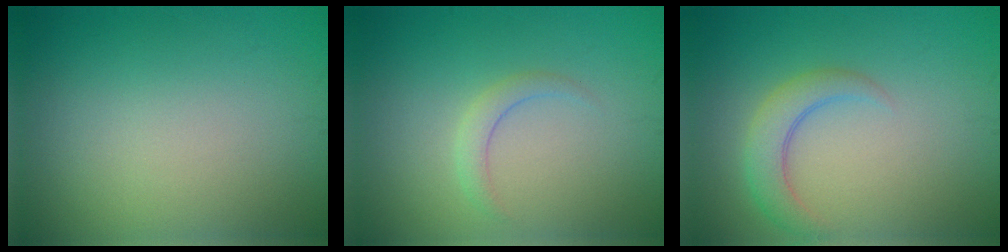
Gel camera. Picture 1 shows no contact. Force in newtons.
{"total": 1.4, "press": 1.4, "slide": 0.0}
{"total": 3.0, "press": 3.0, "slide": 0.3}